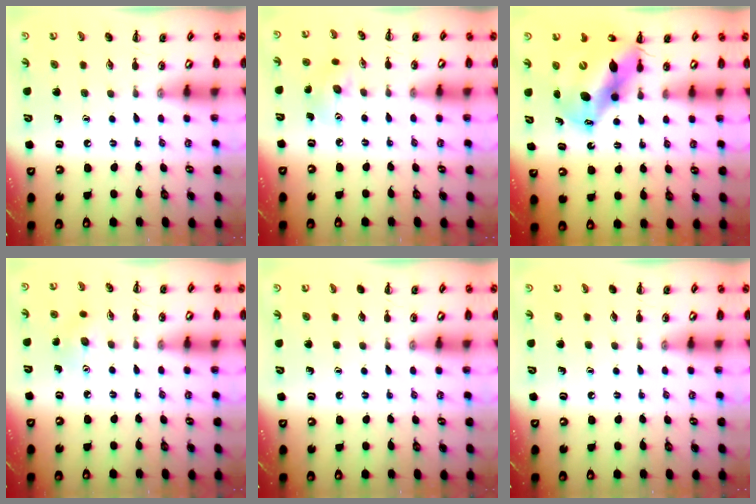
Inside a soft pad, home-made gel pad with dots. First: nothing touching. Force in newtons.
{"total": 6.2, "press": 6.1, "slide": 0.8}
{"total": 14.8, "press": 14.3, "slide": 3.9}
{"total": 3.6, "press": 3.5, "slide": 0.9}
{"total": 0.0}
{"total": 0.0}